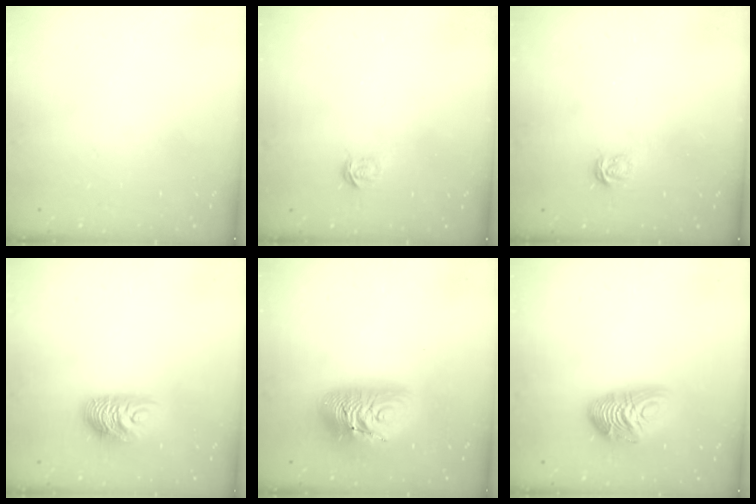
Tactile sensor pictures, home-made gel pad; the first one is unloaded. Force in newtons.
{"total": 1.8, "press": 1.8, "slide": 0.2}
{"total": 3.7, "press": 3.7, "slide": 0.5}
{"total": 9.6, "press": 9.6, "slide": 0.7}
{"total": 14.4, "press": 14.3, "slide": 1.2}
{"total": 11.7, "press": 11.7, "slide": 0.5}